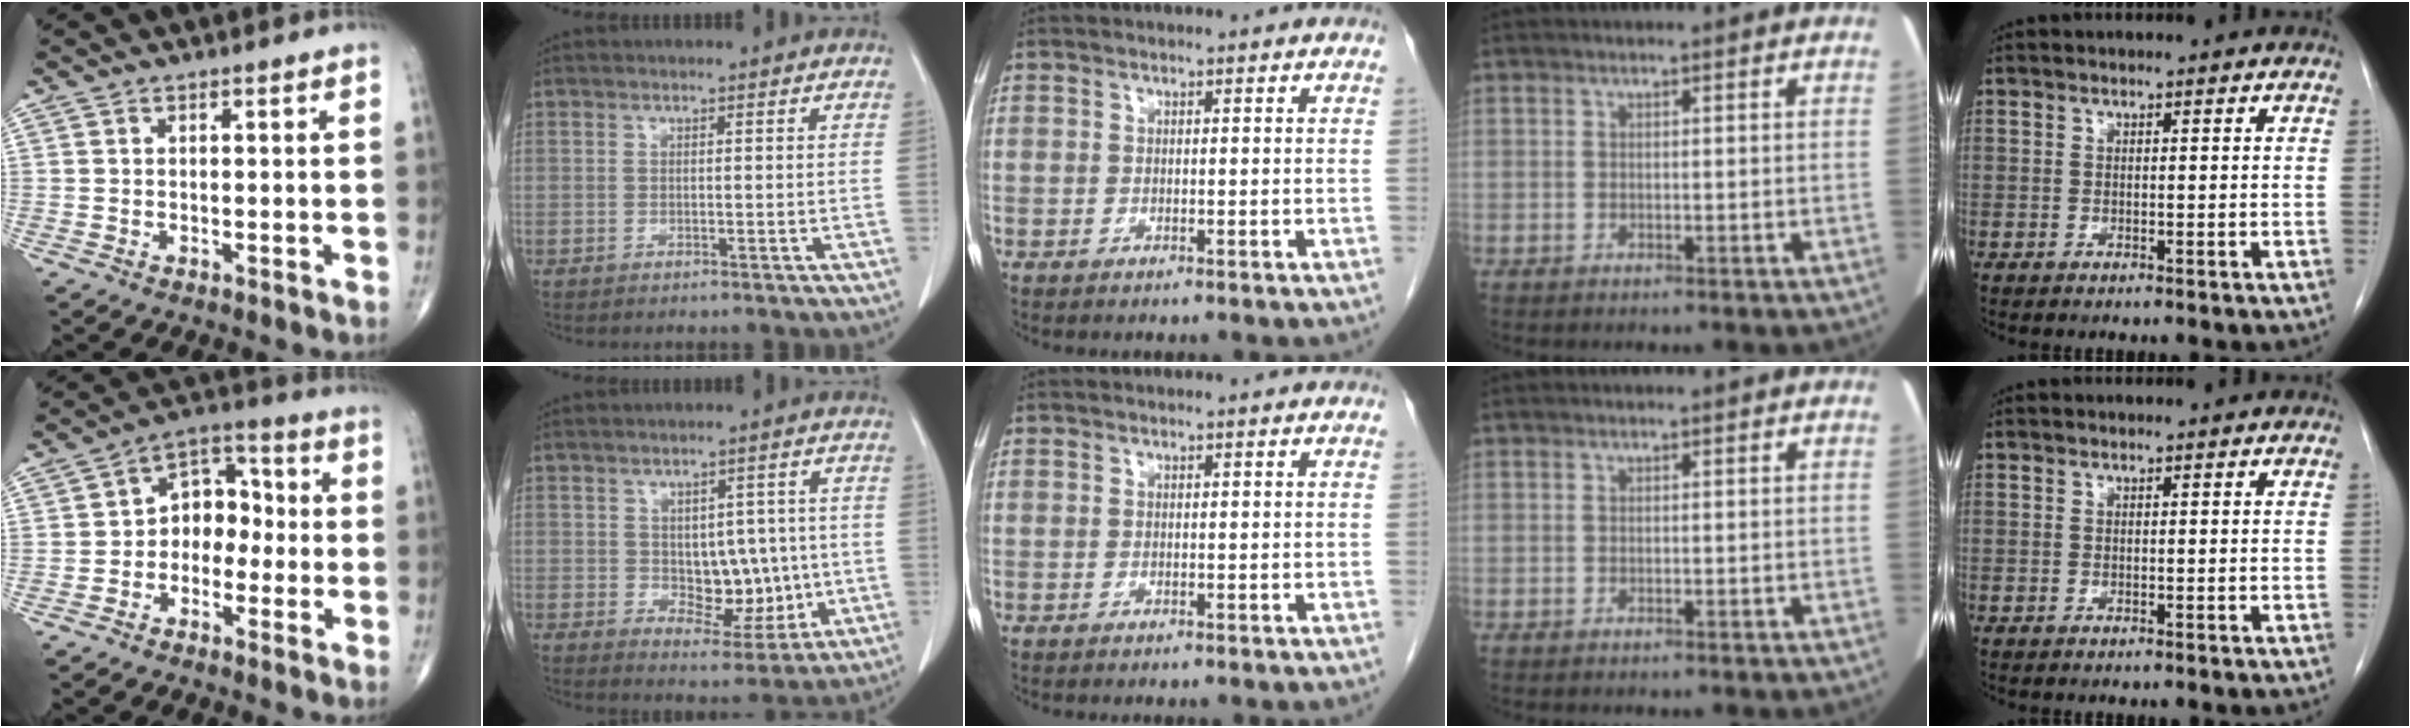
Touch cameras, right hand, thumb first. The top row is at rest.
{"thumb": {"total": 8.7, "force": [-1.4, 6.5, 5.6], "torque": [-0.051, 0.043, -0.042]}, "index": {"total": 8.2, "force": [-0.1, 5.1, 6.4], "torque": [-0.073, 0.007, 0.017]}}